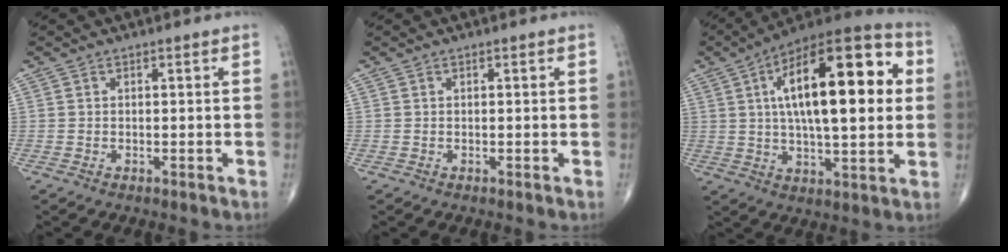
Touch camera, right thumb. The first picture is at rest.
{"total": 0.0}
{"total": 25.0, "force": [4.9, 9.3, 22.7], "torque": [-0.345, 0.015, 0.065]}